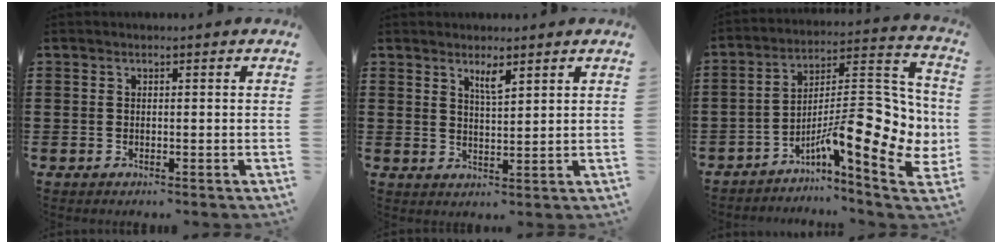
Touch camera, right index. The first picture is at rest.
{"total": 2.9, "force": [2.1, 0.6, 2.0], "torque": [-0.035, 0.000, 0.034]}
{"total": 13.4, "force": [-3.7, 4.1, 12.2], "torque": [-0.181, -0.026, -0.065]}